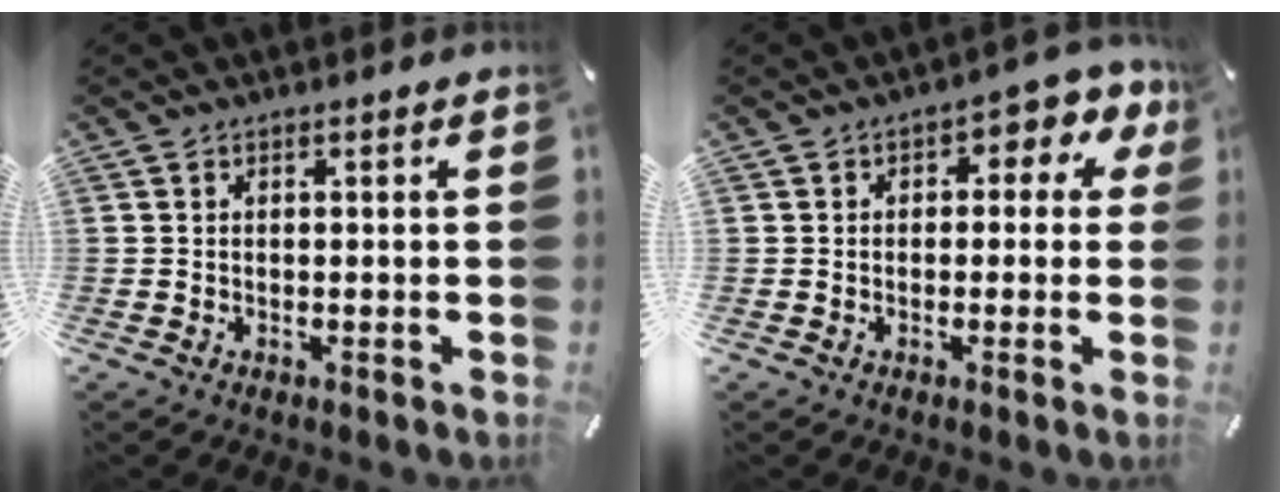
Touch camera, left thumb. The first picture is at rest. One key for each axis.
{"total": 5.4, "fx": 0.9, "fy": 3.9, "fz": 3.6, "tx": -0.043, "ty": -0.002, "tz": 0.008}